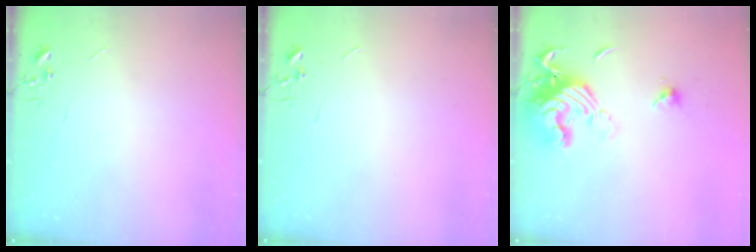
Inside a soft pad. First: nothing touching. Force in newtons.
{"total": 0.0}
{"total": 15.2, "press": 15.1, "slide": 1.4}